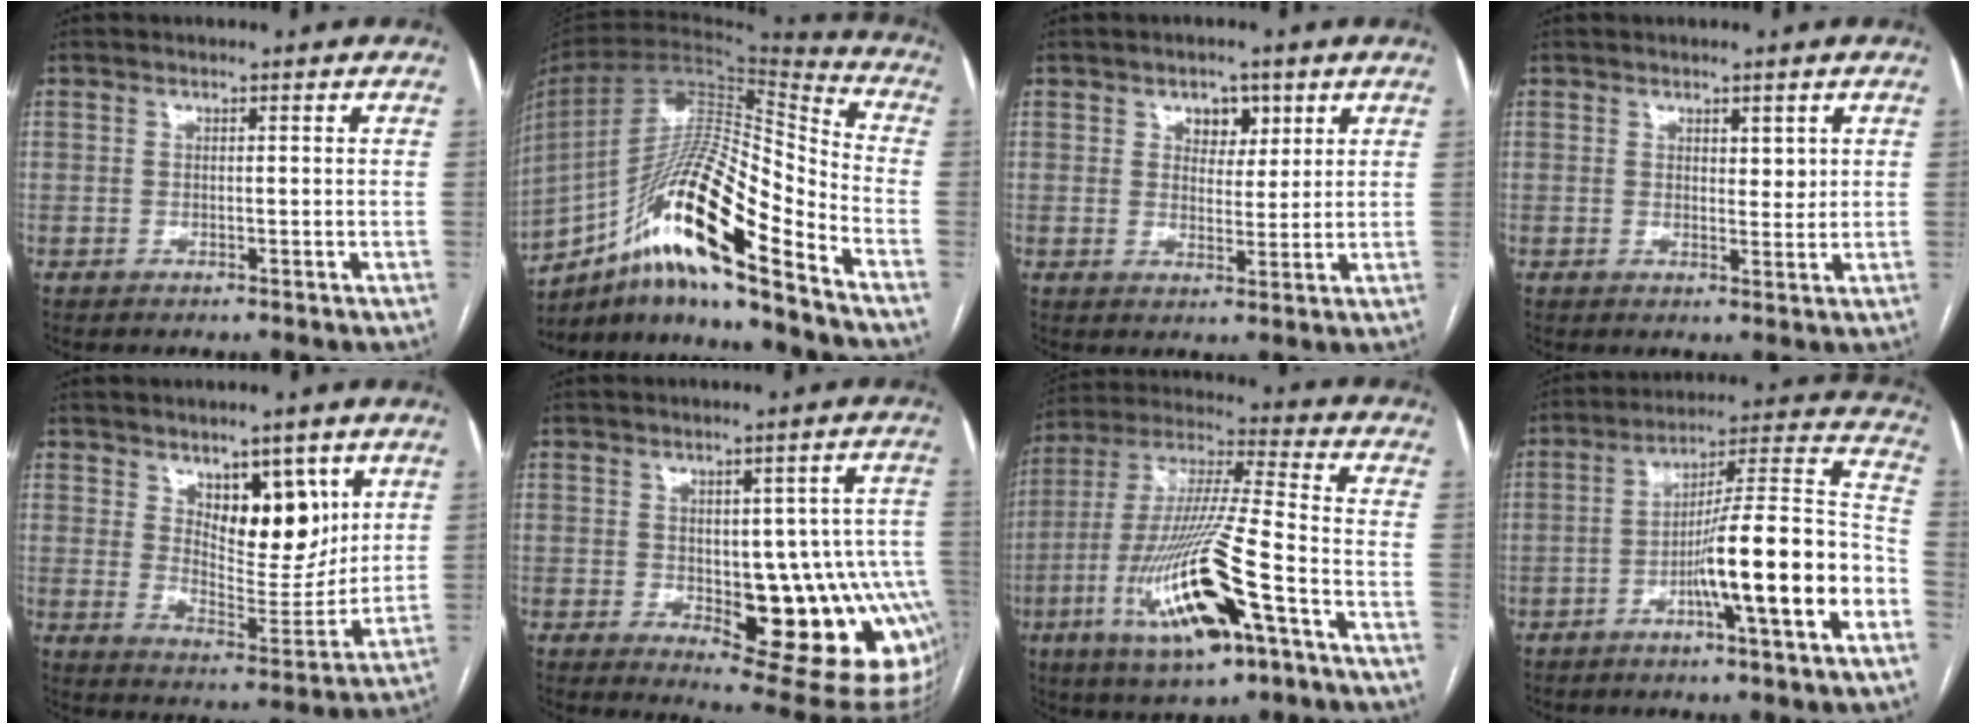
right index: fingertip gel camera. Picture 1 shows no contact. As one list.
[{"total": 21.1, "force": [-12.5, 2.3, 16.8], "torque": [-0.313, 0.000, -0.222]}, {"total": 4.2, "force": [2.2, 2.8, 2.2], "torque": [-0.026, 0.006, 0.035]}, {"total": 2.4, "force": [1.1, 1.1, 1.8], "torque": [-0.022, -0.006, 0.017]}, {"total": 10.7, "force": [5.1, 4.5, 8.3], "torque": [-0.122, -0.008, 0.092]}, {"total": 17.8, "force": [-3.2, 6.3, 16.3], "torque": [-0.128, 0.014, -0.015]}, {"total": 20.3, "force": [-8.5, 2.6, 18.2], "torque": [-0.379, -0.027, -0.149]}, {"total": 16.0, "force": [-6.1, 0.5, 14.8], "torque": [-0.220, 0.016, -0.097]}]